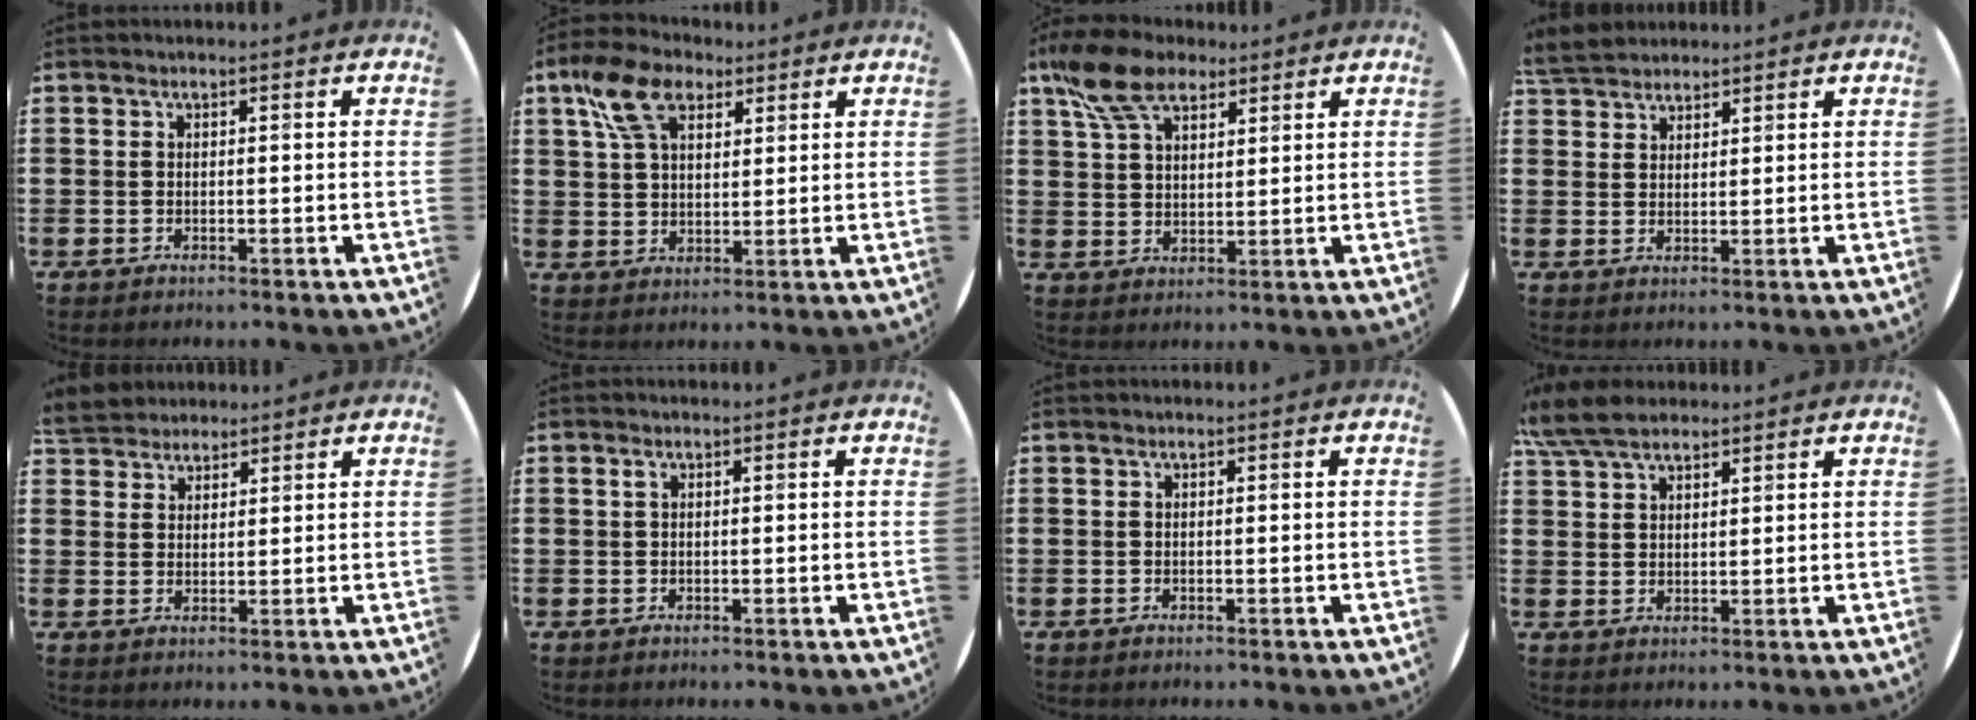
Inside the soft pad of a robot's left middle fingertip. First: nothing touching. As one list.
[{"total": 8.6, "force": [5.3, 5.0, 4.6], "torque": [-0.103, 0.007, 0.099]}, {"total": 8.7, "force": [6.3, 4.3, 4.3], "torque": [-0.097, -0.004, 0.116]}, {"total": 4.3, "force": [4.0, 1.4, 0.6], "torque": [-0.024, -0.002, 0.078]}, {"total": 4.2, "force": [4.0, 1.4, -0.1], "torque": [-0.013, -0.004, 0.078]}, {"total": 0.7, "force": [0.3, 0.5, 0.4], "torque": [-0.003, -0.001, 0.005]}, {"total": 0.0}, {"total": 6.0, "force": [5.0, 2.0, 2.6], "torque": [-0.064, -0.003, 0.096]}]